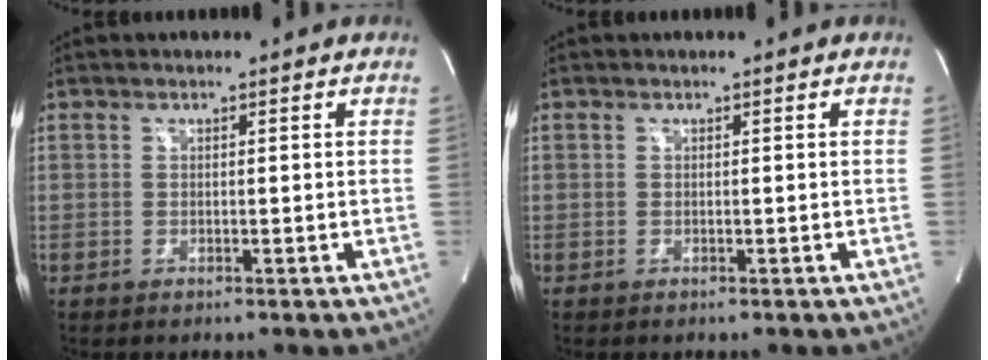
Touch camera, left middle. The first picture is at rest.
{"total": 0.0}